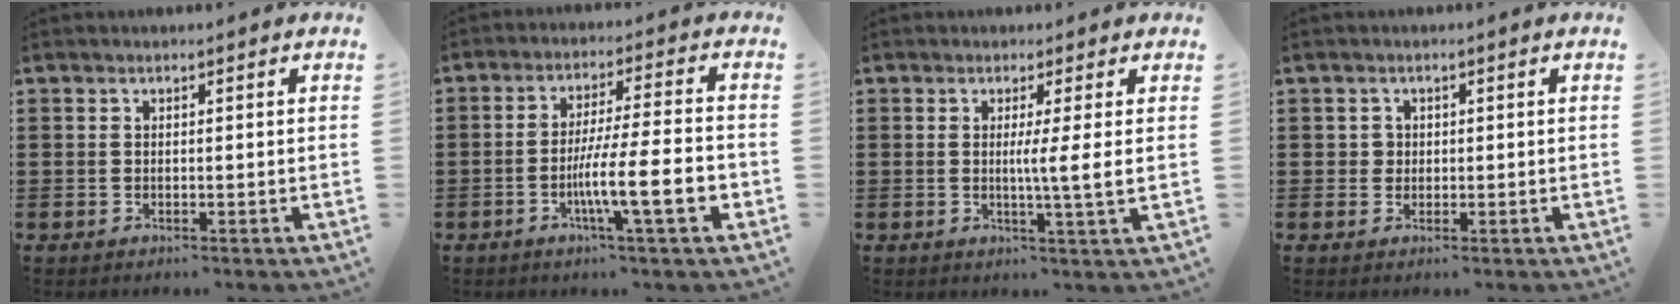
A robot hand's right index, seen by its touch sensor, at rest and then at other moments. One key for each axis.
{"total": 11.3, "fx": -3.4, "fy": 1.3, "fz": 10.7, "tx": -0.187, "ty": -0.014, "tz": -0.064}
{"total": 4.3, "fx": 0.5, "fy": -0.9, "fz": 4.2, "tx": -0.080, "ty": -0.011, "tz": 0.003}
{"total": 1.2, "fx": 0.2, "fy": 1.1, "fz": 0.4, "tx": -0.012, "ty": 0.004, "tz": 0.005}